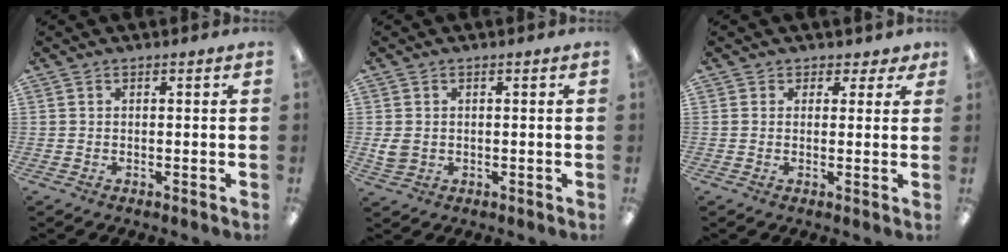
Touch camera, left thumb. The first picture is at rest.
{"total": 3.3, "force": [0.5, 2.5, 2.0], "torque": [-0.045, 0.003, 0.008]}
{"total": 2.4, "force": [1.1, 2.2, 0.3], "torque": [0.008, 0.000, 0.020]}